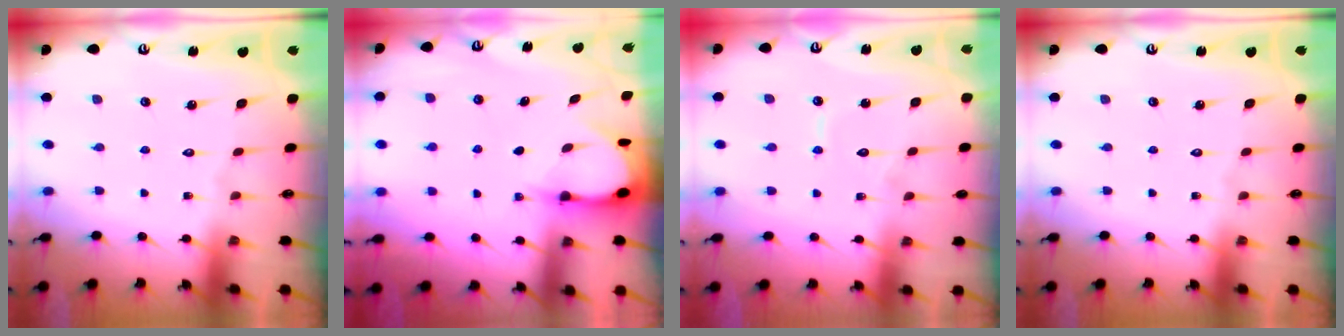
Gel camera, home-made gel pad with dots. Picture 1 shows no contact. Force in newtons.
{"total": 3.3, "press": 3.3, "slide": 0.4}
{"total": 5.1, "press": 5.1, "slide": 0.4}
{"total": 0.0}